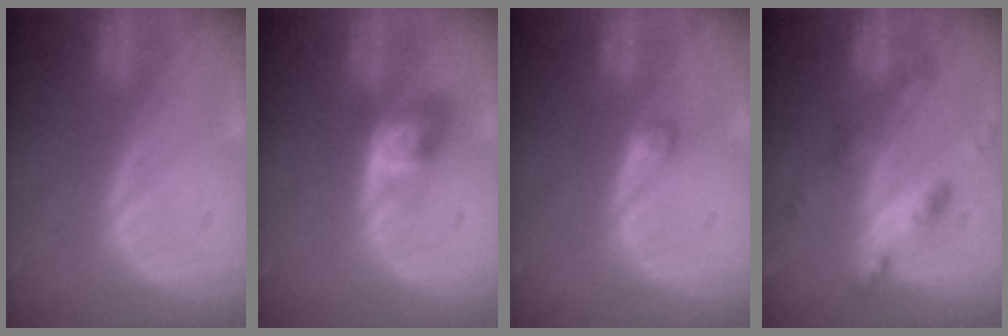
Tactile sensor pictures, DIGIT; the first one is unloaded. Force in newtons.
{"total": 4.0, "press": 4.0, "slide": 0.2}
{"total": 1.2, "press": 1.2, "slide": 0.2}
{"total": 6.1, "press": 5.4, "slide": 2.9}